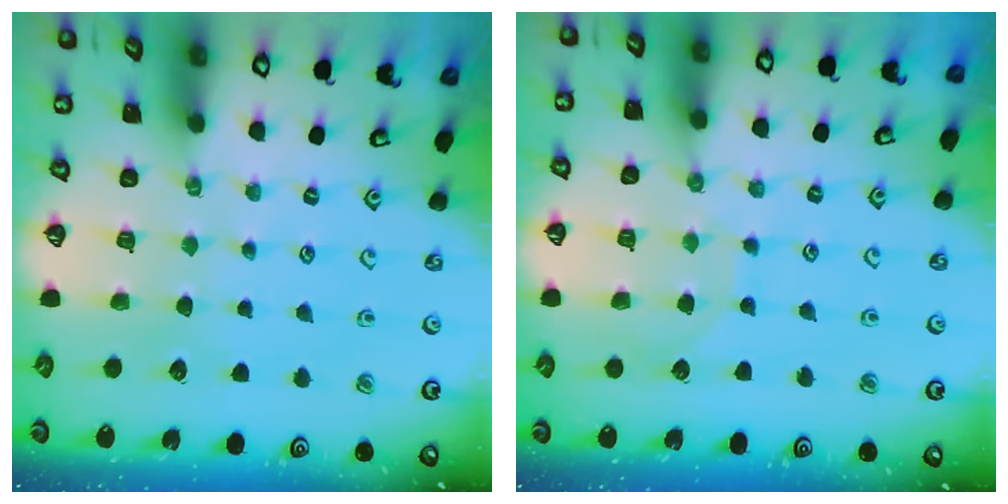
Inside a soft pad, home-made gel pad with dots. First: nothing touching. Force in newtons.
{"total": 6.2, "press": 6.2, "slide": 0.5}